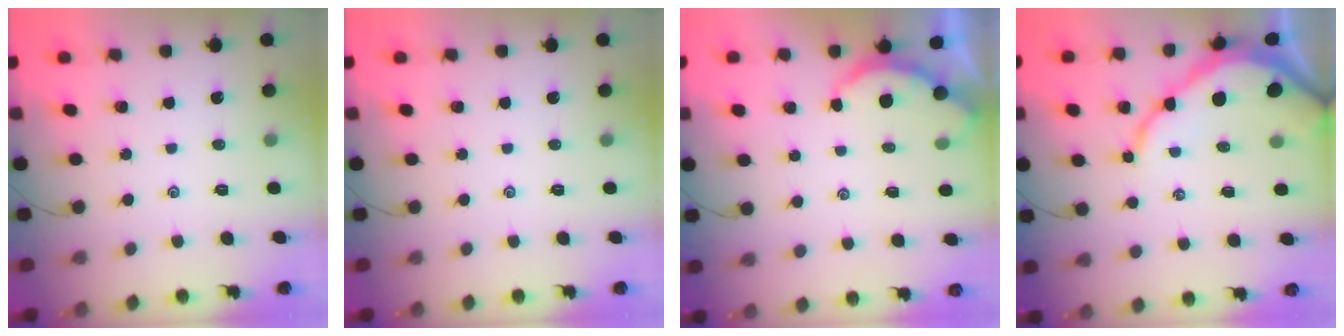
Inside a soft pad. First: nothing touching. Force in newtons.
{"total": 0.0}
{"total": 2.9, "press": 2.9, "slide": 0.3}
{"total": 9.2, "press": 9.1, "slide": 1.0}